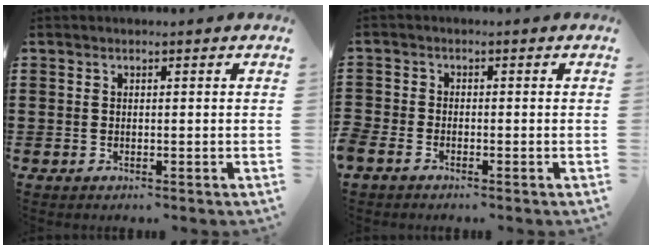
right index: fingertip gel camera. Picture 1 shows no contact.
{"total": 1.2, "force": [-1.1, 0.4, 0.2], "torque": [-0.007, 0.001, -0.022]}